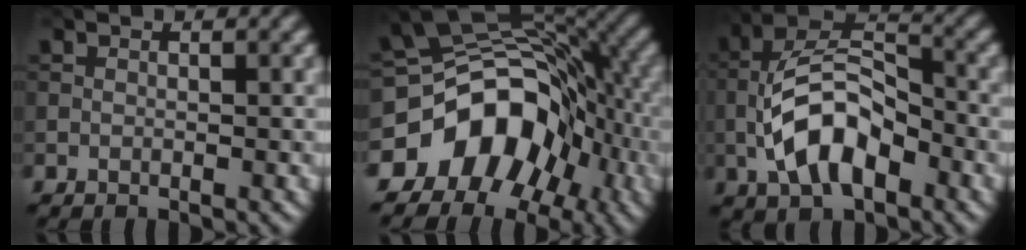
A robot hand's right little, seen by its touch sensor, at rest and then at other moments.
{"total": 12.0, "force": [-5.9, 8.6, 6.0], "torque": [-0.094, 0.016, -0.108]}
{"total": 8.1, "force": [-2.7, 4.2, 6.3], "torque": [-0.126, 0.015, -0.058]}